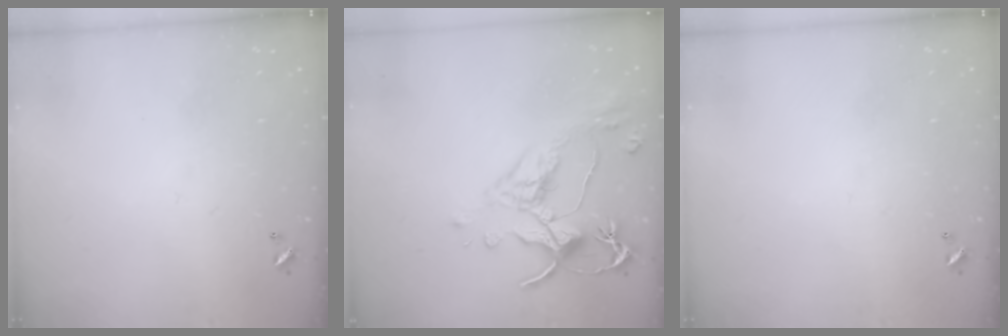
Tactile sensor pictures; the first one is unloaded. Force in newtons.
{"total": 2.5, "press": 2.1, "slide": 1.2}
{"total": 0.0}